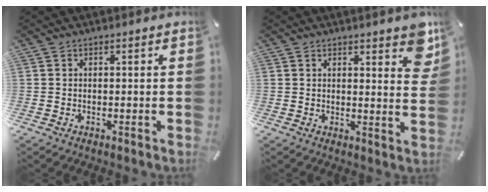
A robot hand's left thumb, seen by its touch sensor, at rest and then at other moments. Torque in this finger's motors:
{"motor_torque": [0.28, -0.36, 0.20, -0.14, 0.02]}